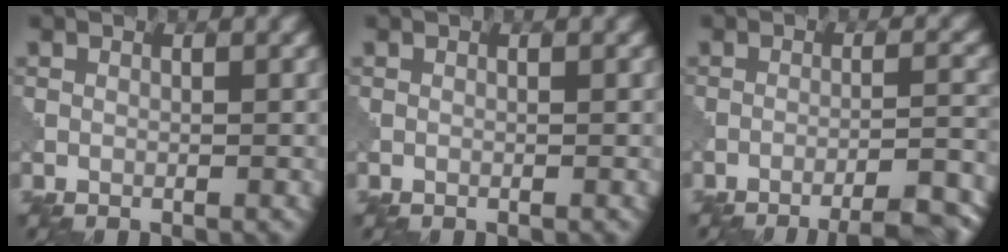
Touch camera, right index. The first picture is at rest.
{"total": 0.0}
{"total": 10.0, "force": [-8.3, 2.5, 5.0], "torque": [-0.043, 0.011, -0.083]}